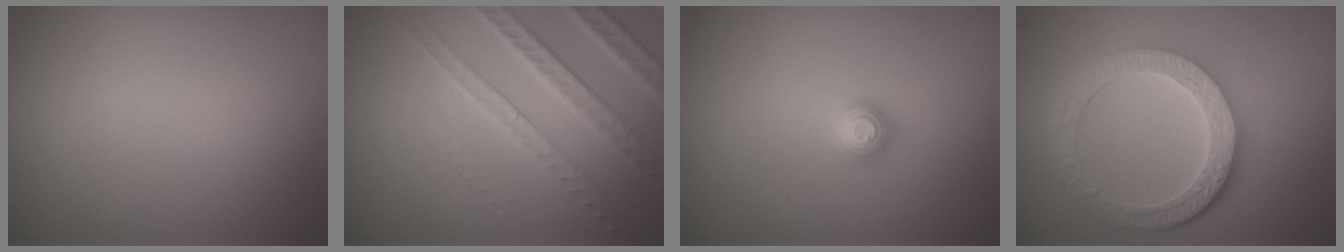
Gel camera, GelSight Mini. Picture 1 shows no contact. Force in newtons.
{"total": 4.1, "press": 4.0, "slide": 1.0}
{"total": 1.1, "press": 1.1, "slide": 0.1}
{"total": 6.2, "press": 4.6, "slide": 4.2}